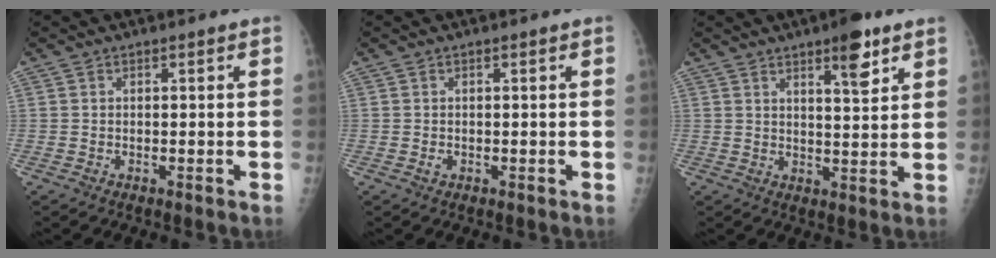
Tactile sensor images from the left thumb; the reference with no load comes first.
{"total": 0.8, "force": [-0.1, 0.6, 0.6], "torque": [-0.006, 0.000, 0.000]}
{"total": 7.4, "force": [4.5, 2.0, 5.5], "torque": [-0.069, -0.026, 0.063]}